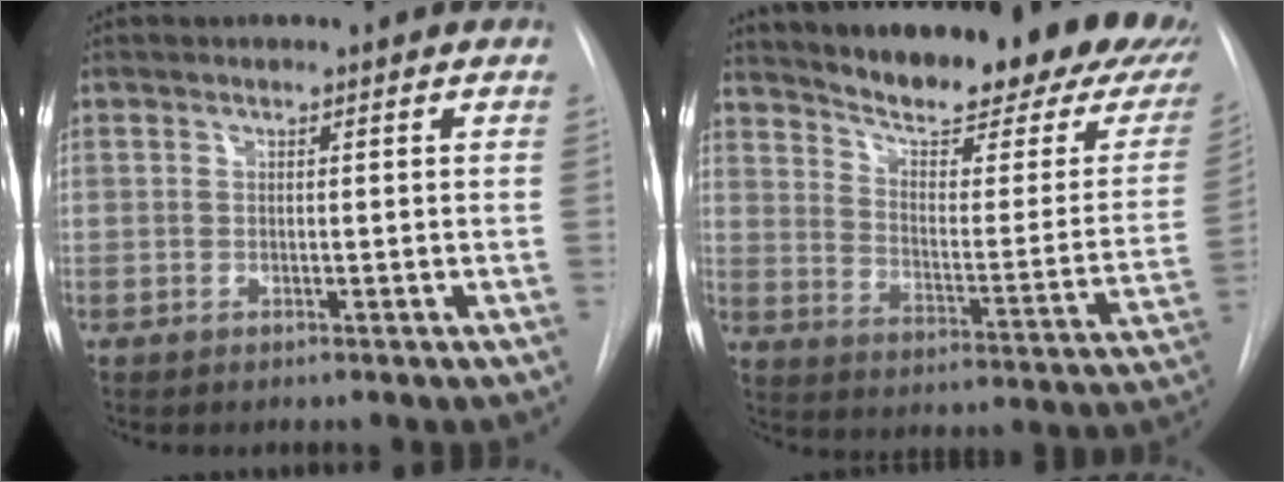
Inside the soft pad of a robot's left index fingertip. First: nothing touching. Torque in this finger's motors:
{"motor_torque": [0.40, -0.97, 0.56, 0.14]}